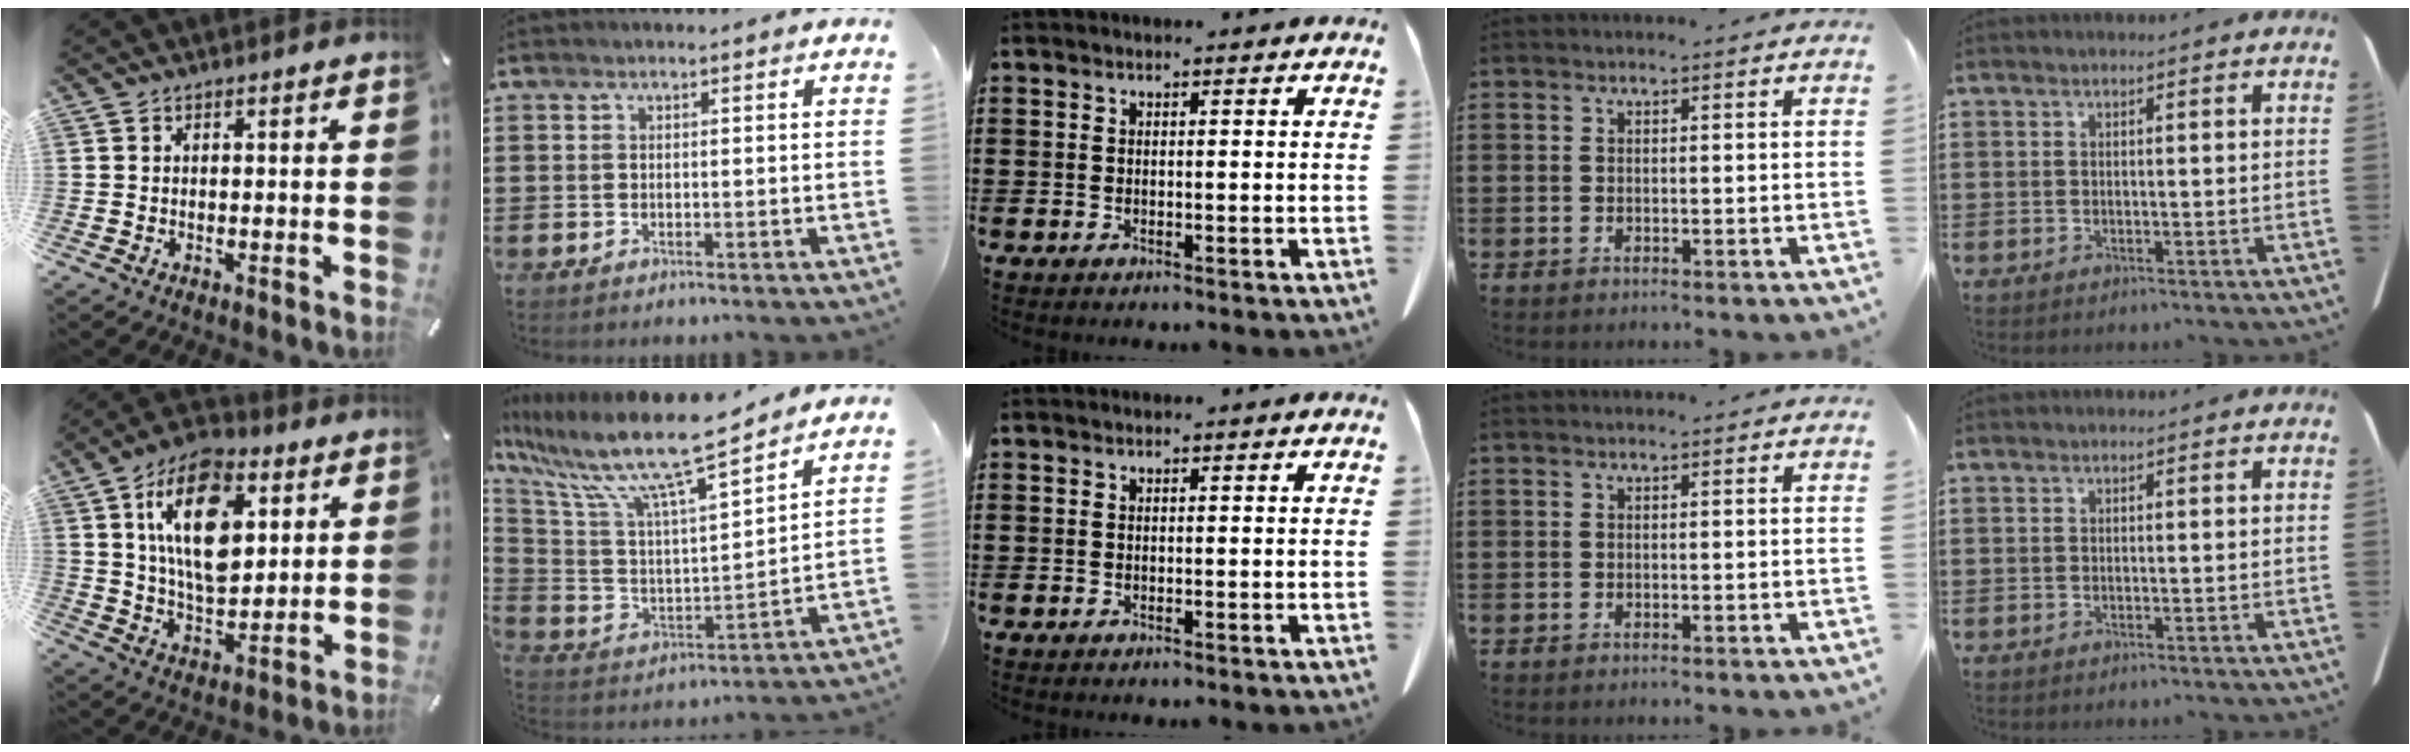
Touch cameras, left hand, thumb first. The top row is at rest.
{"thumb": {"total": 18.1, "force": [6.0, 10.7, 13.3], "torque": [-0.245, -0.006, 0.101]}, "index": {"total": 13.4, "force": [10.4, 1.1, 8.4], "torque": [-0.207, -0.067, 0.172]}}